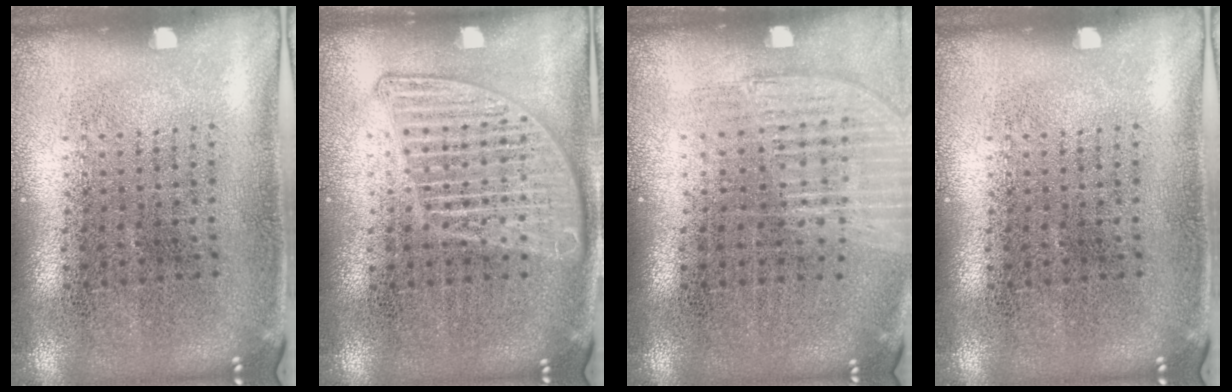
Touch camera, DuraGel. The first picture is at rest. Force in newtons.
{"total": 2.5, "press": 2.5, "slide": 0.2}
{"total": 1.2, "press": 1.1, "slide": 0.4}
{"total": 0.0}